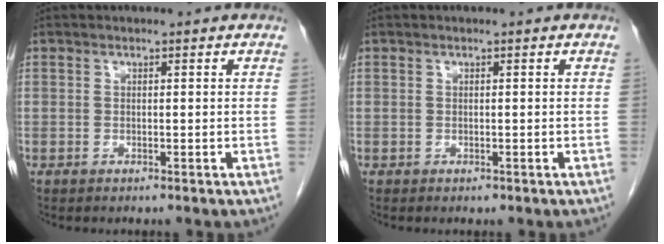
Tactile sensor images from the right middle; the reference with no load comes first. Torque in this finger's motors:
{"motor_torque": [0.24, -0.03, -0.03, -0.01]}